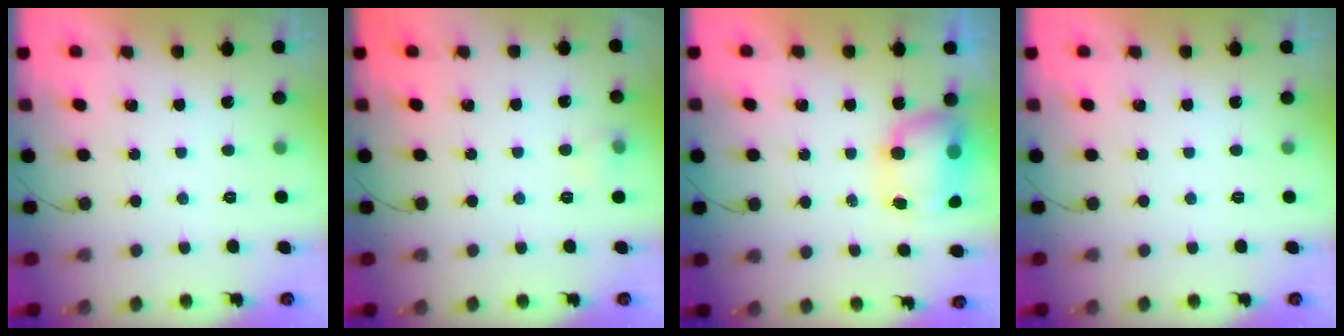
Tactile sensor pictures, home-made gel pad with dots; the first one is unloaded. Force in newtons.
{"total": 4.5, "press": 4.4, "slide": 0.6}
{"total": 8.8, "press": 8.6, "slide": 1.9}
{"total": 0.0}